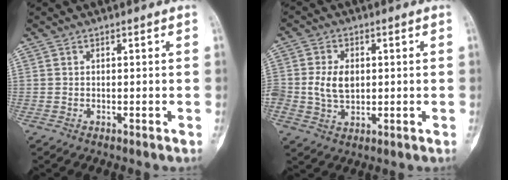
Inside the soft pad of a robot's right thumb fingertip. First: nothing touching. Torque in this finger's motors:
{"motor_torque": [0.76, 0.69, 0.37, -0.31, 0.06]}